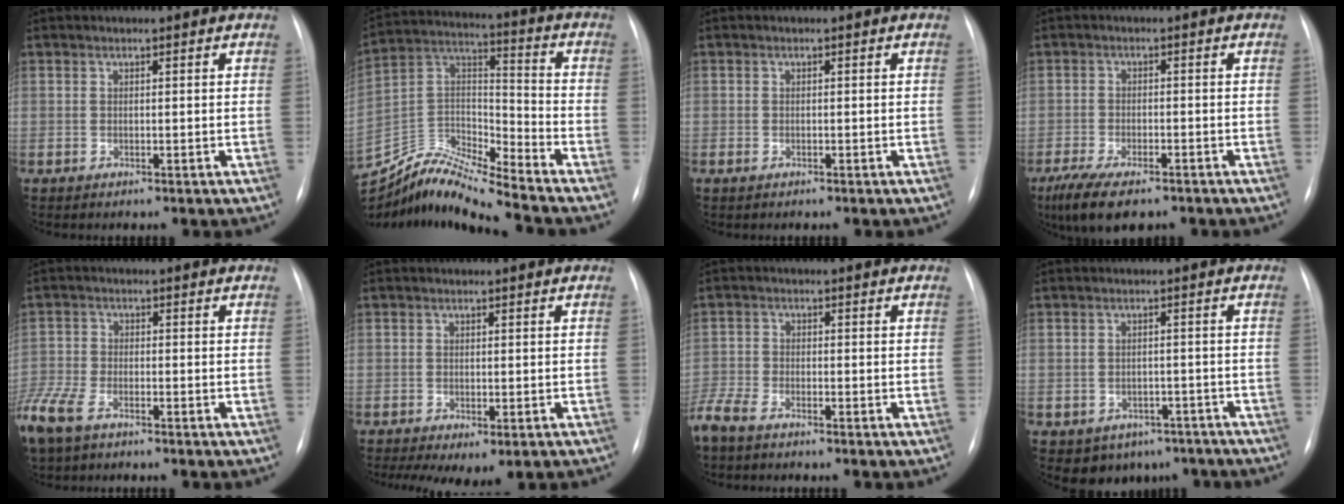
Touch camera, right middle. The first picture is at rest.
{"total": 14.9, "force": [-14.4, -0.5, 3.9], "torque": [-0.071, 0.040, -0.274]}
{"total": 0.6, "force": [-0.4, 0.4, 0.3], "torque": [-0.007, 0.001, -0.005]}
{"total": 9.4, "force": [-6.7, 3.1, 5.7], "torque": [-0.099, -0.017, -0.106]}
{"total": 9.6, "force": [-6.5, 4.2, 5.7], "torque": [-0.142, -0.012, -0.127]}
{"total": 6.0, "force": [-3.6, 2.4, 4.1], "torque": [-0.057, -0.011, -0.053]}
{"total": 7.0, "force": [-5.7, 2.0, 3.5], "torque": [-0.076, -0.009, -0.110]}
{"total": 7.3, "force": [-5.1, 5.0, 1.6], "torque": [-0.016, 0.020, -0.057]}